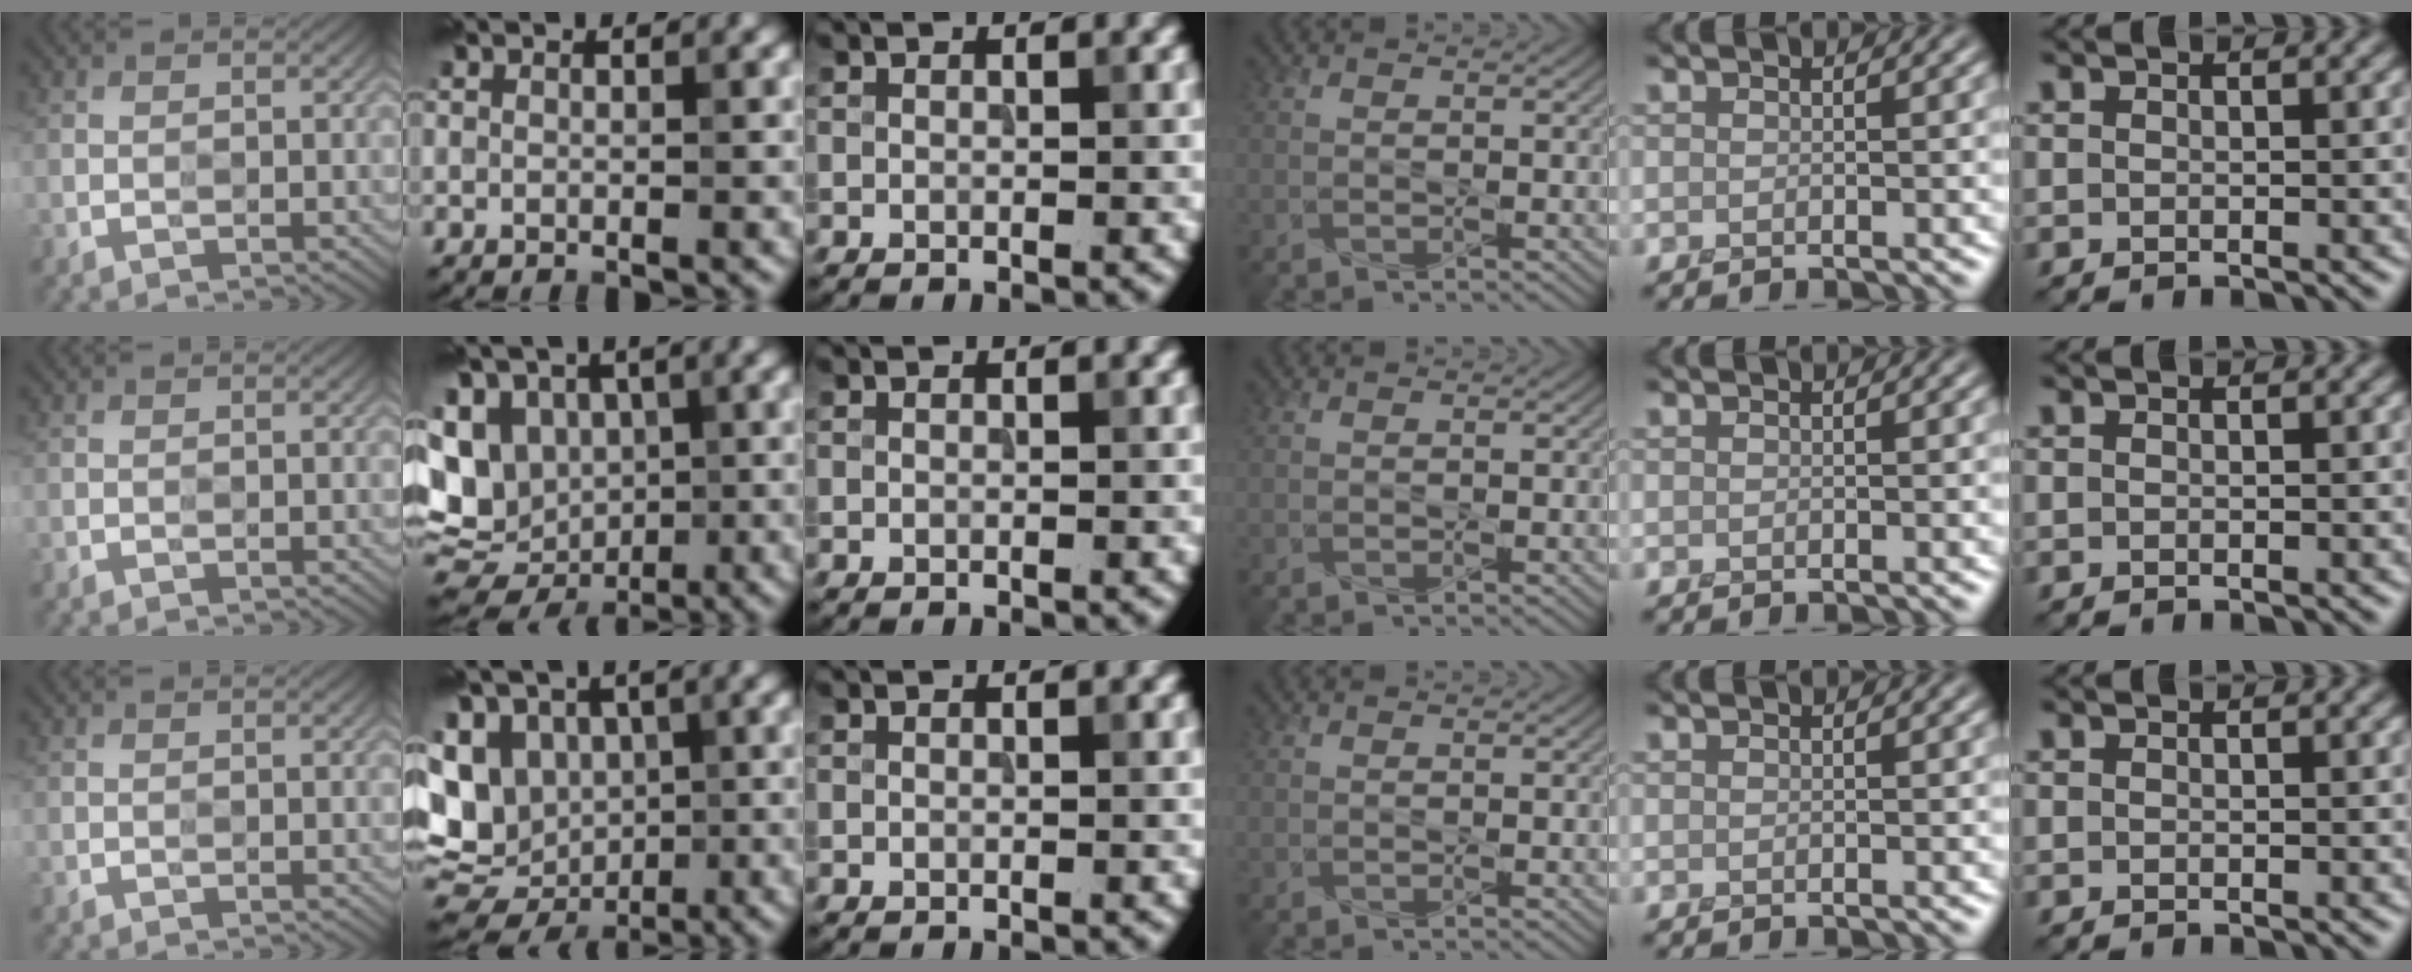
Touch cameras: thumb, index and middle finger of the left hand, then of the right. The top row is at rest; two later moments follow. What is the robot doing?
{"motion": "press", "object": "toy piano key"}